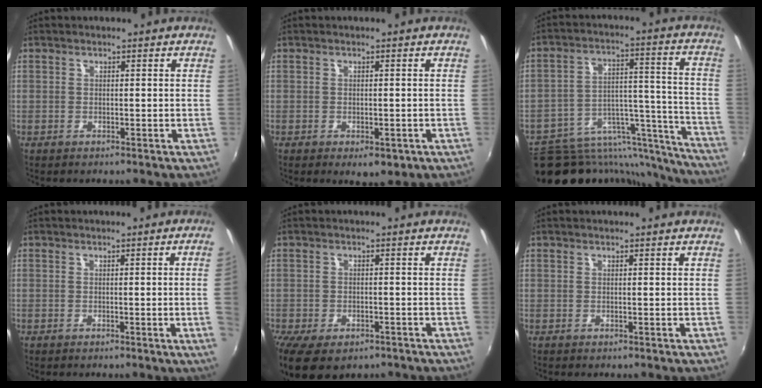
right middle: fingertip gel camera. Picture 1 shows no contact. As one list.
[{"total": 3.5, "force": [-1.5, 2.0, 2.4], "torque": [-0.042, -0.015, -0.018]}, {"total": 22.6, "force": [-17.9, 10.2, 9.3], "torque": [-0.142, 0.039, -0.230]}, {"total": 4.2, "force": [0.1, -2.1, 3.7], "torque": [-0.060, -0.010, 0.006]}, {"total": 9.7, "force": [-6.4, 4.8, 5.5], "torque": [-0.128, -0.038, -0.099]}, {"total": 0.0}]